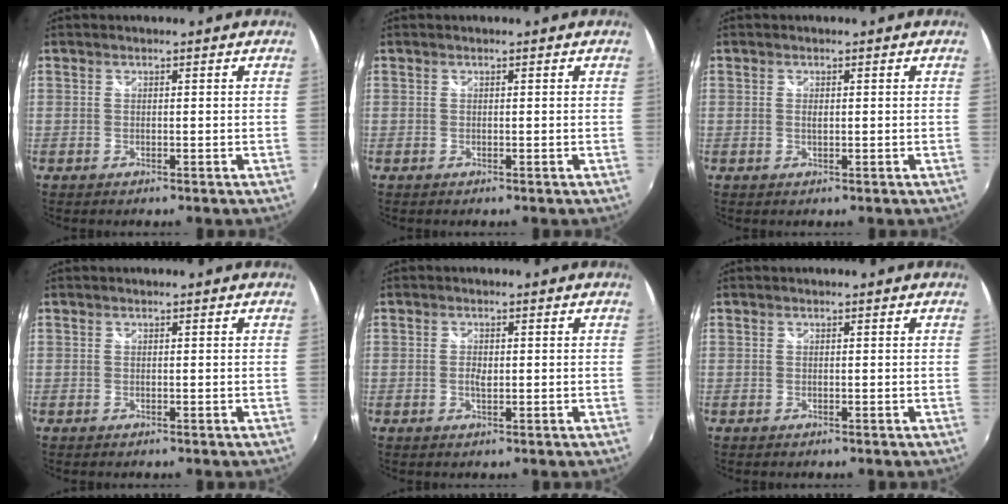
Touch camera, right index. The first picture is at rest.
{"total": 0.0}
{"total": 0.8, "force": [0.1, 0.4, 0.7], "torque": [-0.013, -0.001, 0.000]}
{"total": 0.0}
{"total": 1.6, "force": [-0.1, 0.9, 1.3], "torque": [-0.025, 0.001, -0.004]}
{"total": 0.0}